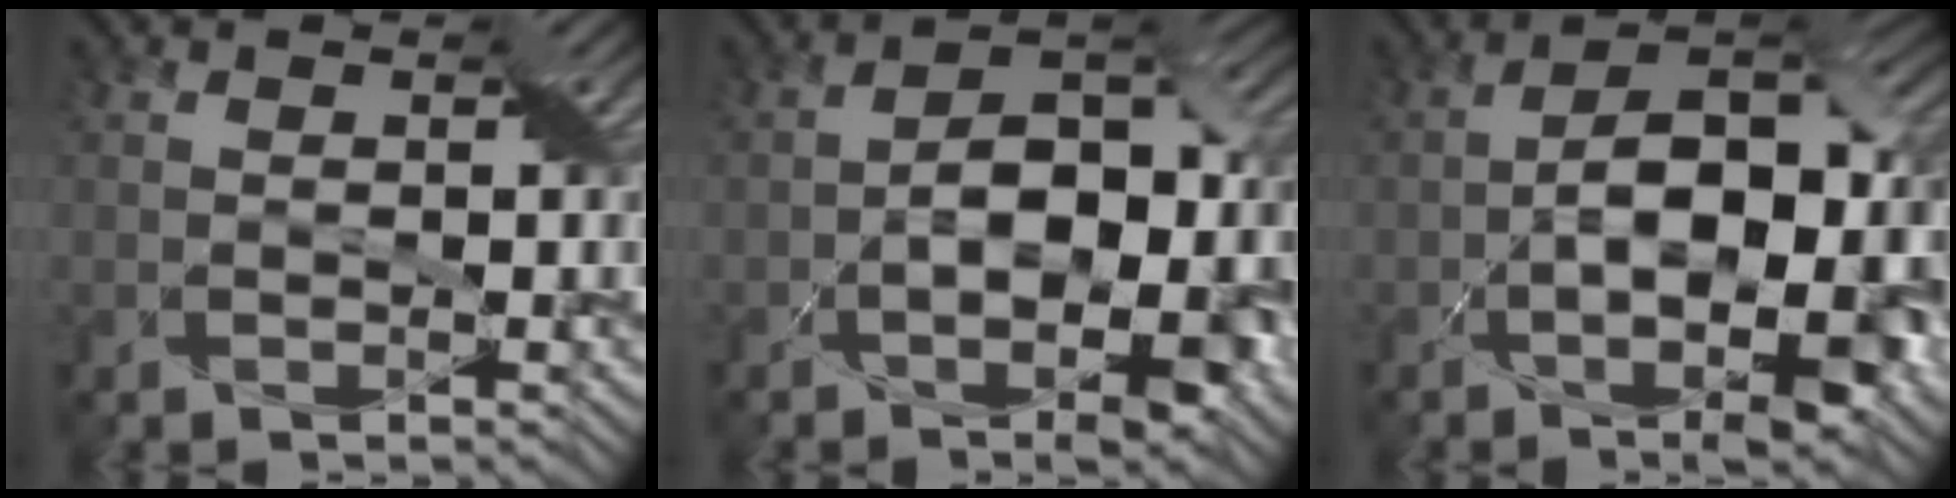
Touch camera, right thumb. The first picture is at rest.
{"total": 10.4, "force": [-3.4, 5.5, 8.2], "torque": [-0.119, 0.002, -0.062]}
{"total": 13.5, "force": [-3.5, 6.6, 11.2], "torque": [-0.164, 0.001, -0.062]}